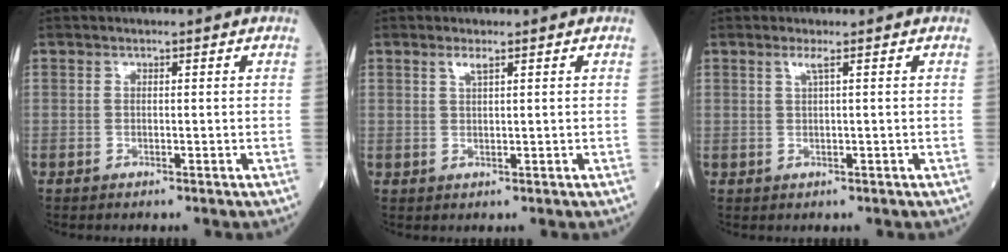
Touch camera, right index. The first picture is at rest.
{"total": 1.4, "force": [0.9, -0.1, 1.1], "torque": [-0.026, 0.001, 0.018]}
{"total": 1.3, "force": [0.5, -0.4, 1.1], "torque": [-0.030, 0.002, 0.014]}